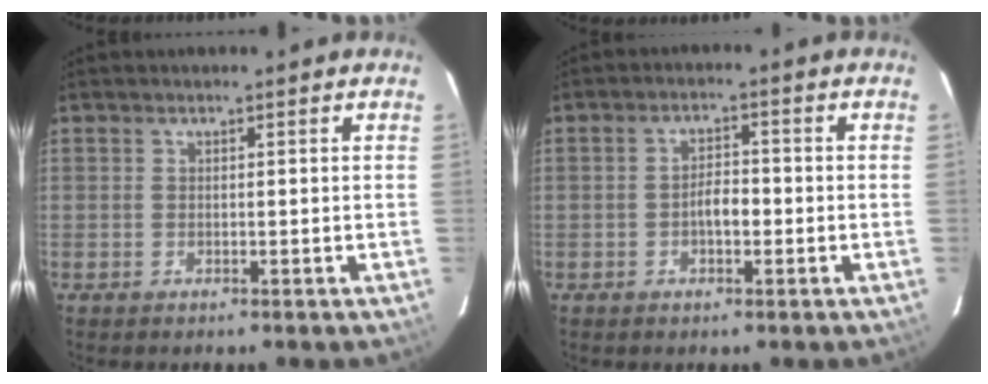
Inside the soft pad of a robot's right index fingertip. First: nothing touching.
{"total": 3.5, "force": [-1.1, 1.7, 2.9], "torque": [-0.052, 0.008, -0.017]}